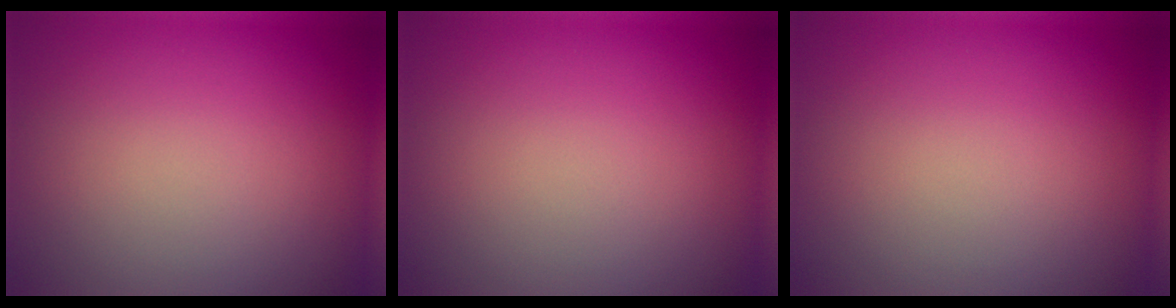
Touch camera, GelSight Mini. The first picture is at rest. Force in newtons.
{"total": 0.0}
{"total": 0.0}